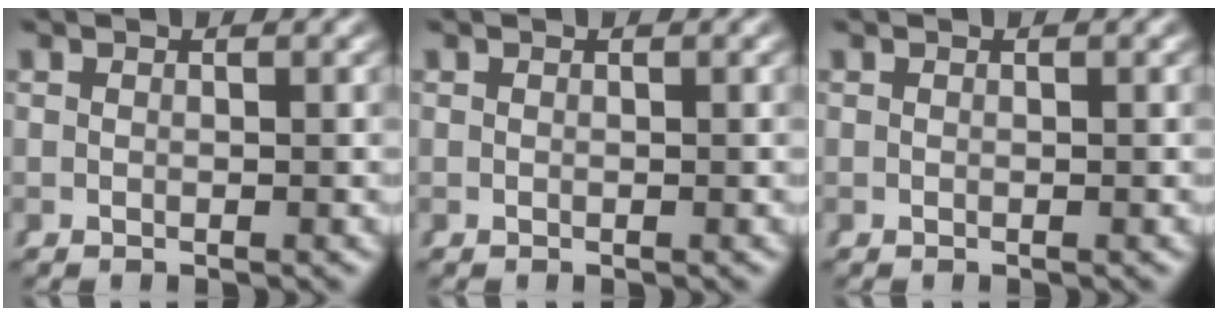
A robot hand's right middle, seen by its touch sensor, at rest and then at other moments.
{"total": 0.0}
{"total": 0.0}